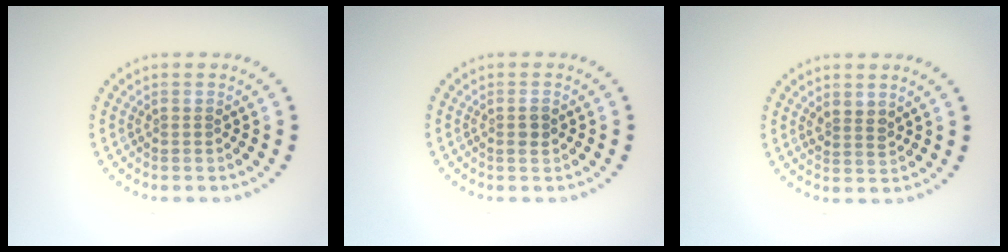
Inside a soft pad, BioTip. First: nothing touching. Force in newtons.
{"total": 1.2, "press": 1.1, "slide": 0.3}
{"total": 1.5, "press": 1.3, "slide": 0.7}